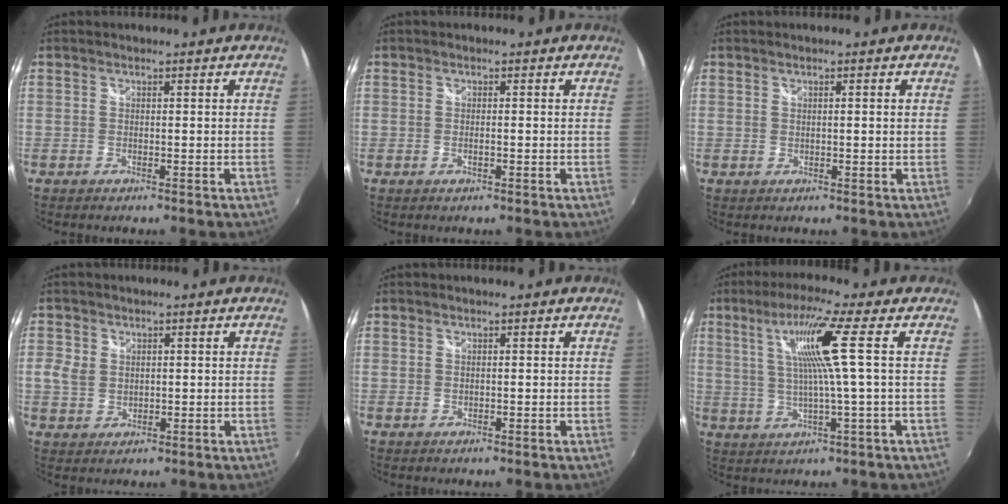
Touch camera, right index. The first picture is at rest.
{"total": 0.8, "force": [-0.3, 0.1, 0.7], "torque": [-0.014, -0.001, -0.006]}
{"total": 1.4, "force": [0.5, 0.1, 1.3], "torque": [-0.018, 0.001, 0.008]}
{"total": 4.3, "force": [0.7, 3.6, 2.2], "torque": [-0.048, 0.002, 0.014]}
{"total": 0.0}
{"total": 10.3, "force": [2.7, -1.2, 9.8], "torque": [-0.178, 0.001, 0.056]}